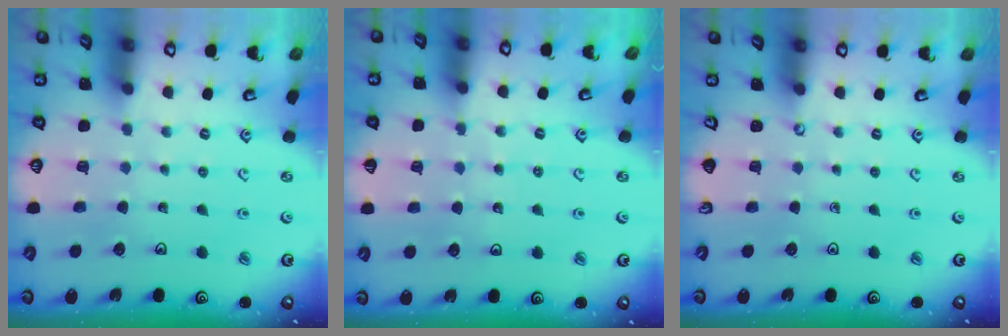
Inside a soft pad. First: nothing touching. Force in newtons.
{"total": 3.4, "press": 3.3, "slide": 0.9}
{"total": 0.0}